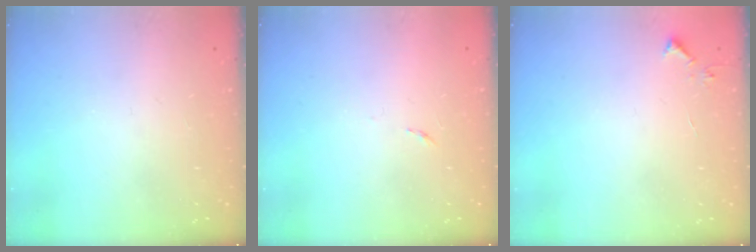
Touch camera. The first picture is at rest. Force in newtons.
{"total": 2.6, "press": 2.6, "slide": 0.4}
{"total": 3.8, "press": 3.8, "slide": 0.5}